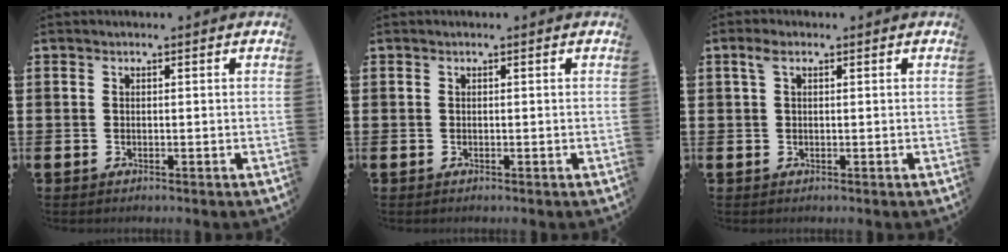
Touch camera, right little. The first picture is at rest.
{"total": 0.0}
{"total": 1.6, "force": [0.6, 0.7, 1.3], "torque": [-0.028, 0.007, 0.009]}